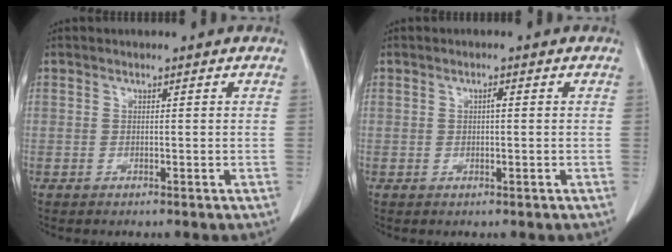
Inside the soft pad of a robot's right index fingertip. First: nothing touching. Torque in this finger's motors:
{"motor_torque": [0.28, -0.28, 0.10, 0.03]}